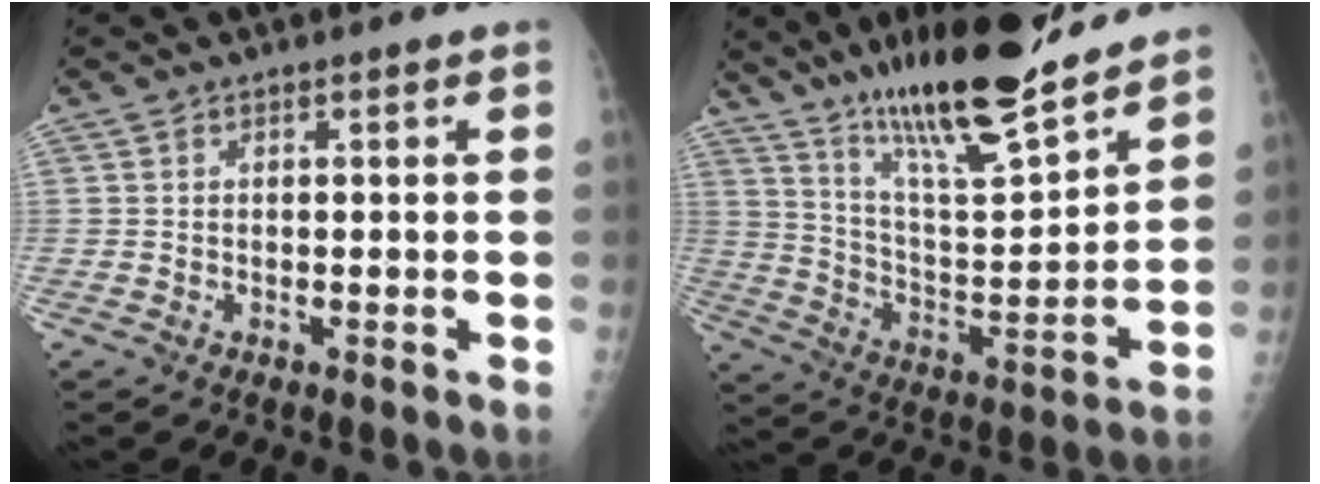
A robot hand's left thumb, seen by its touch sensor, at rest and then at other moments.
{"total": 22.5, "force": [17.4, 4.1, 13.5], "torque": [-0.203, -0.090, 0.299]}